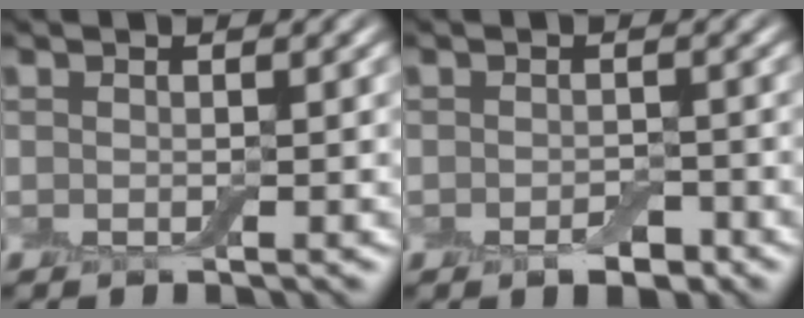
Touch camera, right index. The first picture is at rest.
{"total": 2.0, "force": [-1.0, 1.0, 1.3], "torque": [-0.020, -0.003, -0.017]}